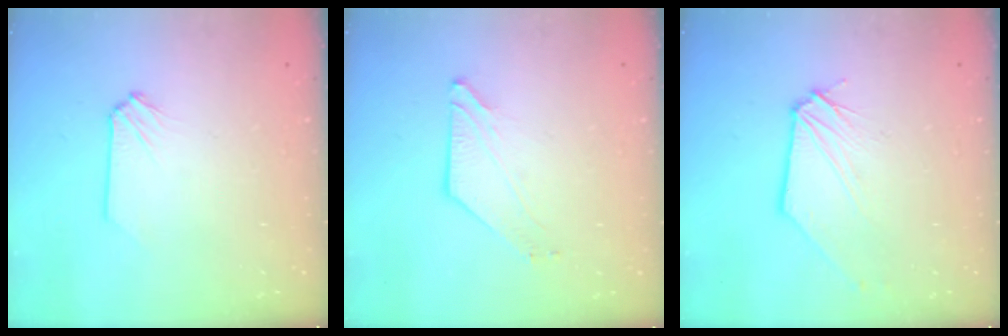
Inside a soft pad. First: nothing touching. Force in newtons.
{"total": 4.5, "press": 4.5, "slide": 0.5}
{"total": 1.0, "press": 1.0, "slide": 0.1}